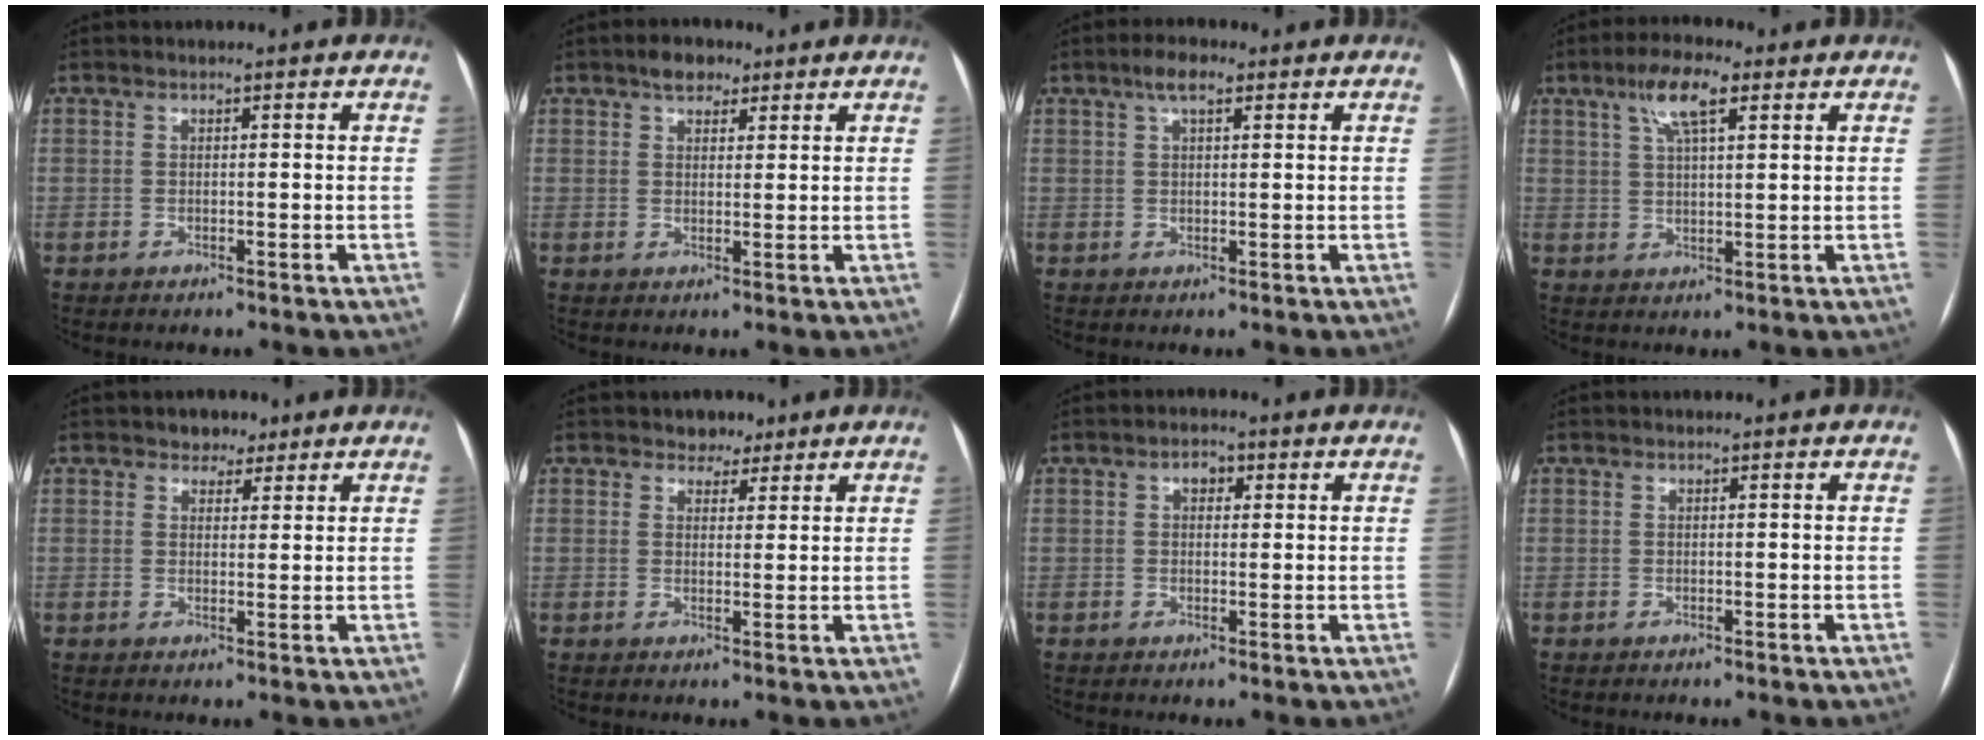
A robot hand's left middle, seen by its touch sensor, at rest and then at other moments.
{"total": 3.6, "force": [2.4, 2.0, 1.7], "torque": [-0.028, 0.011, 0.040]}
{"total": 3.5, "force": [2.1, 1.1, 2.6], "torque": [-0.052, 0.013, 0.038]}
{"total": 6.8, "force": [3.5, 1.6, 5.5], "torque": [-0.110, 0.016, 0.064]}
{"total": 2.9, "force": [2.0, 1.9, 0.7], "torque": [-0.005, 0.003, 0.027]}
{"total": 2.9, "force": [2.1, 1.9, 0.6], "torque": [-0.004, 0.002, 0.029]}
{"total": 2.1, "force": [0.8, 1.3, 1.4], "torque": [-0.023, 0.012, 0.010]}
{"total": 0.0}